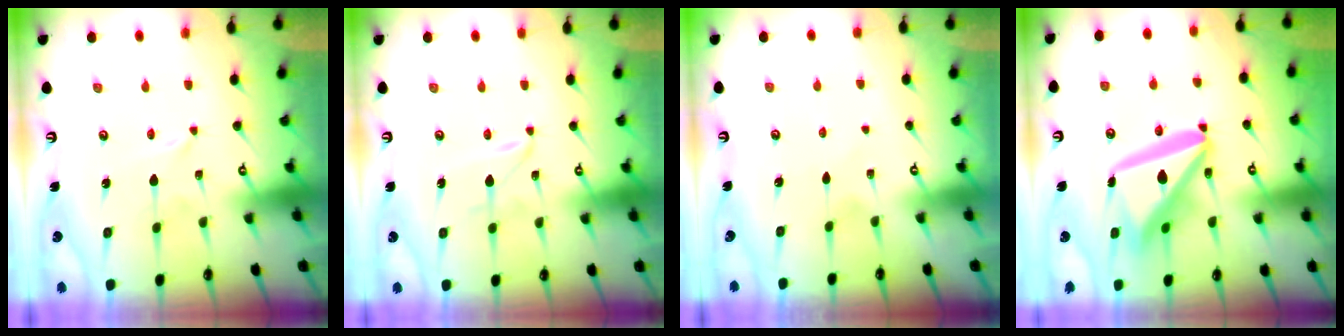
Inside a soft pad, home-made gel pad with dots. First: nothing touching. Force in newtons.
{"total": 1.4, "press": 1.4, "slide": 0.2}
{"total": 2.2, "press": 2.2, "slide": 0.3}
{"total": 18.0, "press": 17.9, "slide": 2.1}